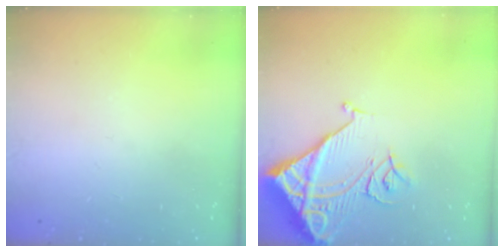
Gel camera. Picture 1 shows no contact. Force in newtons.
{"total": 12.1, "press": 12.0, "slide": 1.6}